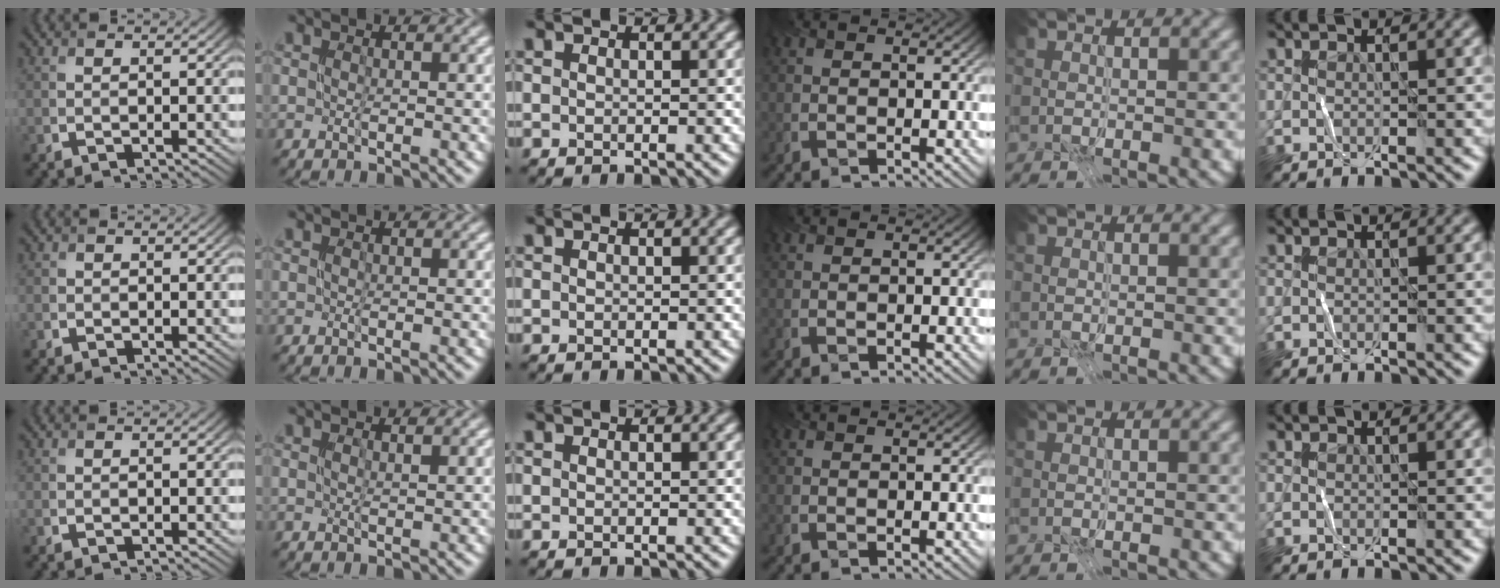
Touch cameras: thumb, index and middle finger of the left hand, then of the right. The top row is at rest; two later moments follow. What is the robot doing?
{"motion": "fold", "object": "receipt paper"}